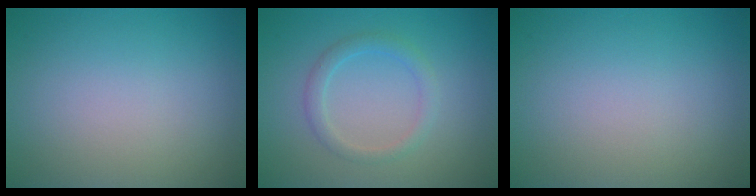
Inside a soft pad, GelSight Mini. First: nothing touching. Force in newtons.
{"total": 1.9, "press": 1.9, "slide": 0.2}
{"total": 0.0}